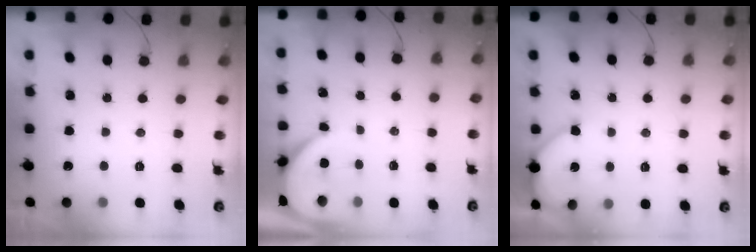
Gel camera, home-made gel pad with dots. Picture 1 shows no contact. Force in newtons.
{"total": 3.8, "press": 3.7, "slide": 0.4}
{"total": 4.4, "press": 4.4, "slide": 0.3}